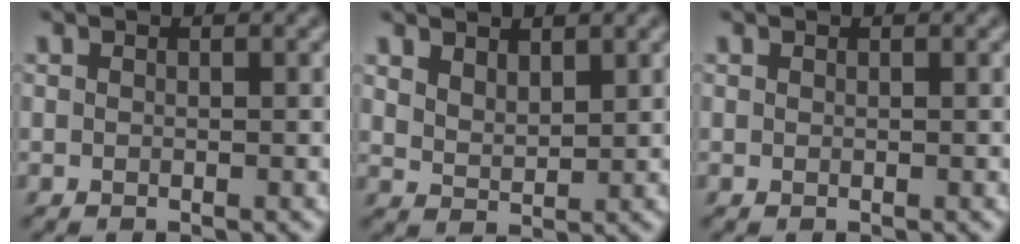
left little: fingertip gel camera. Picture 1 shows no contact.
{"total": 2.2, "force": [1.6, 1.1, 1.2], "torque": [-0.031, -0.004, 0.035]}
{"total": 0.0}